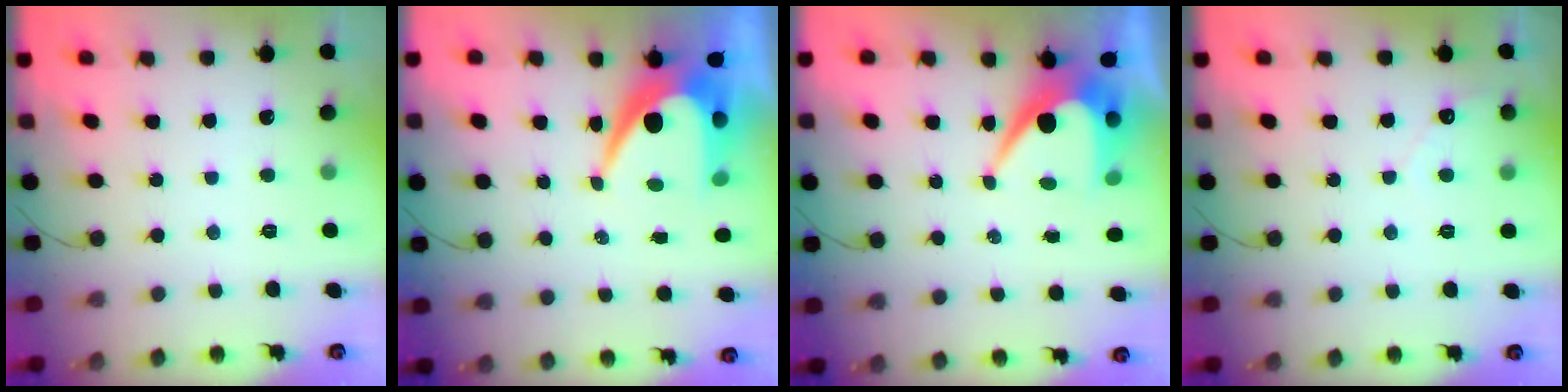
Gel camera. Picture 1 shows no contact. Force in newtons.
{"total": 11.2, "press": 11.2, "slide": 0.6}
{"total": 9.4, "press": 9.4, "slide": 0.9}
{"total": 2.2, "press": 2.2, "slide": 0.2}